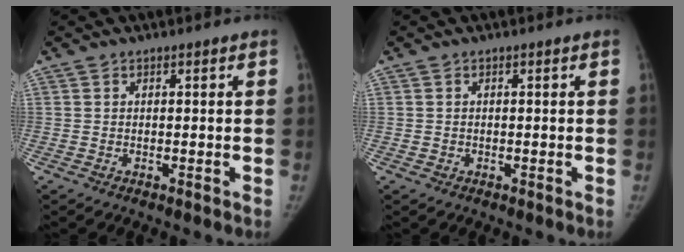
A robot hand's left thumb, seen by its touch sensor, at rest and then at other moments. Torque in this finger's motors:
{"motor_torque": [-0.12, -0.03, 0.44, -0.11, -0.01]}